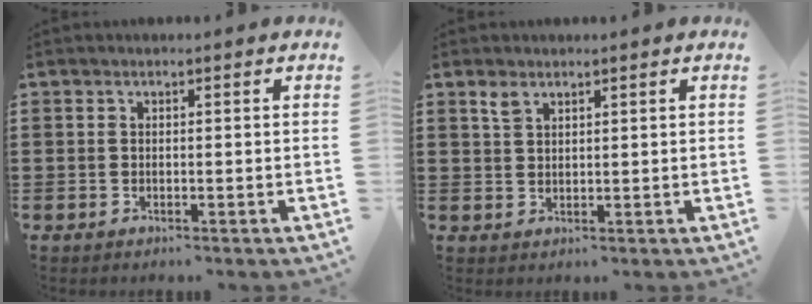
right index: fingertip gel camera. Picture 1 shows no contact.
{"total": 2.1, "force": [1.6, 0.9, 1.0], "torque": [-0.023, 0.002, 0.030]}